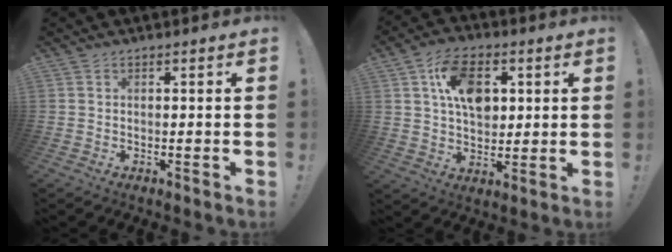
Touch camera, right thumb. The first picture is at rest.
{"total": 13.4, "force": [3.8, 9.1, 9.1], "torque": [-0.131, 0.008, 0.070]}